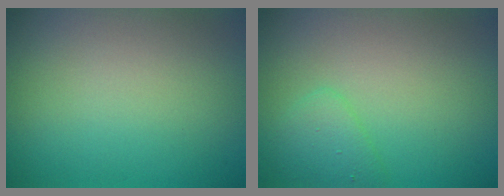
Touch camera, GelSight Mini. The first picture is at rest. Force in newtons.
{"total": 1.9, "press": 1.9, "slide": 0.1}